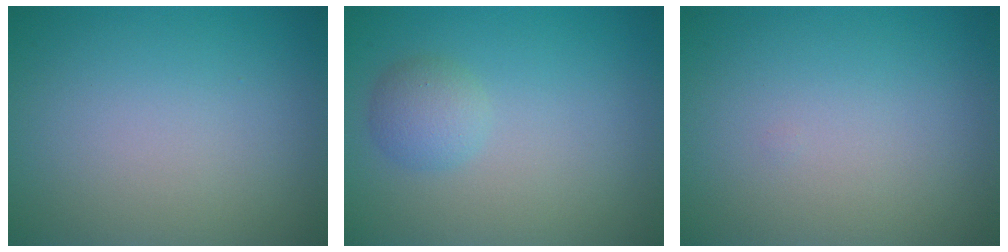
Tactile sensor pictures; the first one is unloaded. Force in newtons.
{"total": 2.0, "press": 2.0, "slide": 0.1}
{"total": 0.0}